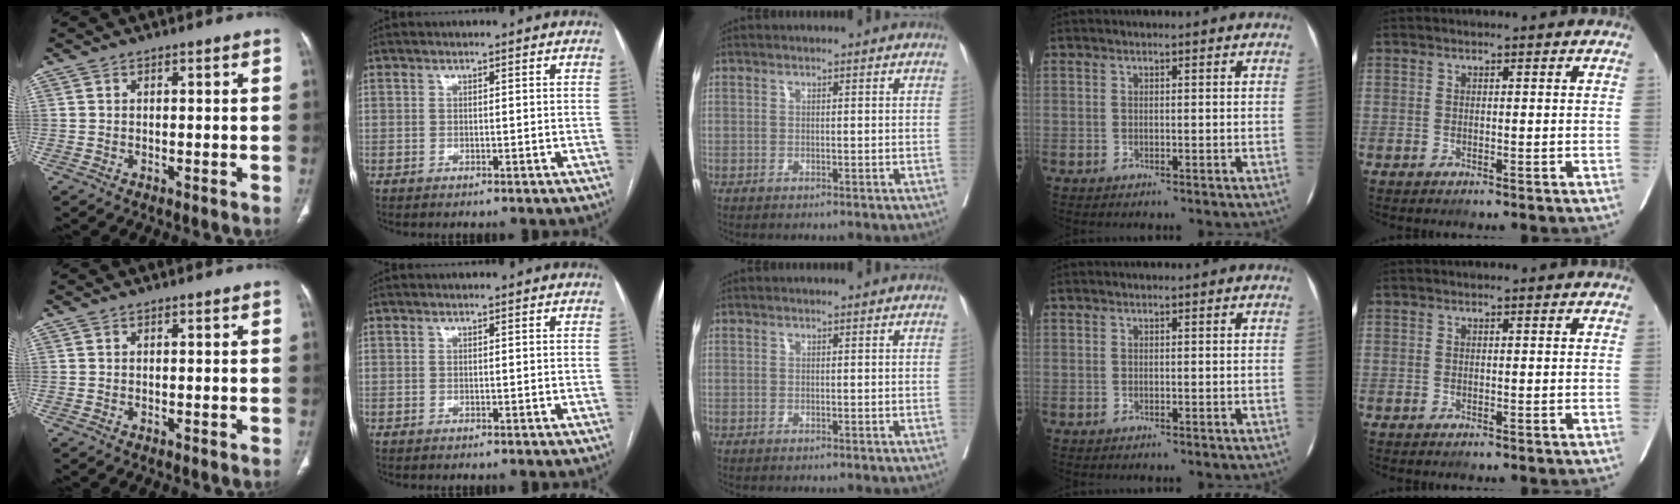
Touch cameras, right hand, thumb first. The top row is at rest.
{}